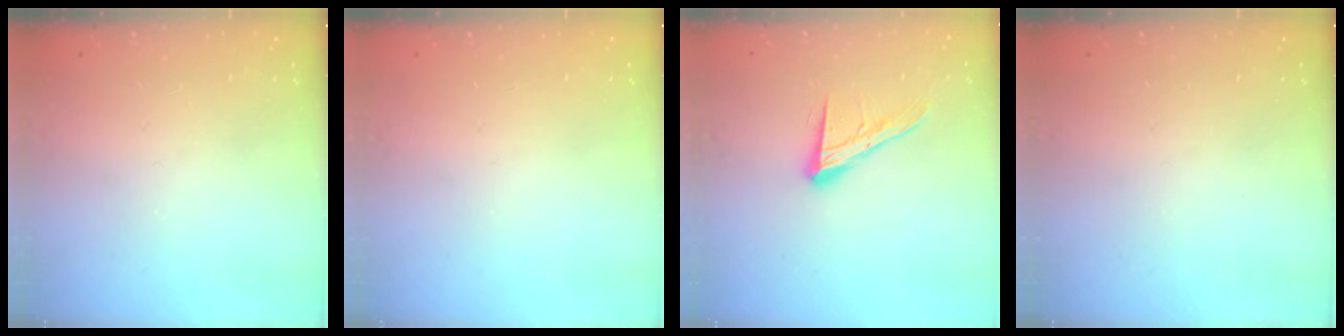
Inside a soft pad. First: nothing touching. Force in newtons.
{"total": 0.0}
{"total": 13.4, "press": 13.3, "slide": 1.1}
{"total": 0.0}